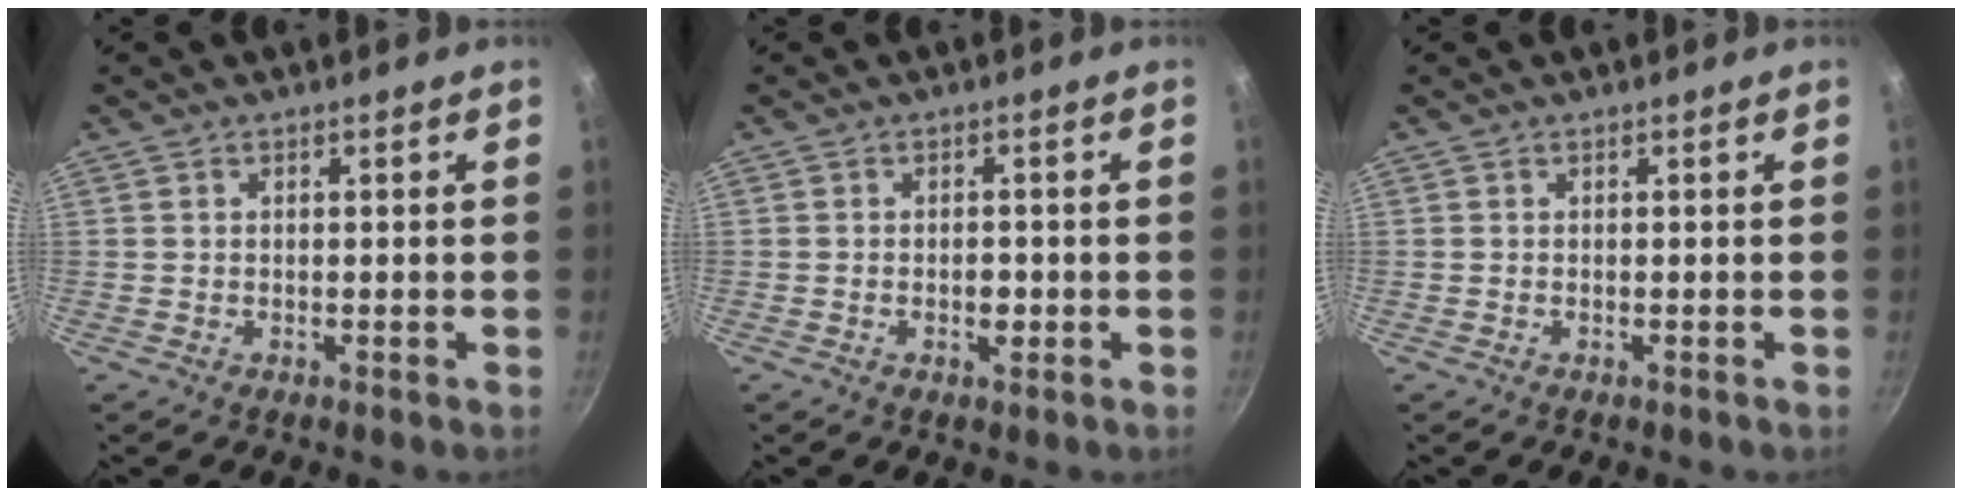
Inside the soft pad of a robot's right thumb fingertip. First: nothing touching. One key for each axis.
{"total": 2.4, "fx": -0.6, "fy": 1.4, "fz": 1.8, "tx": -0.020, "ty": 0.006, "tz": -0.010}
{"total": 0.0}